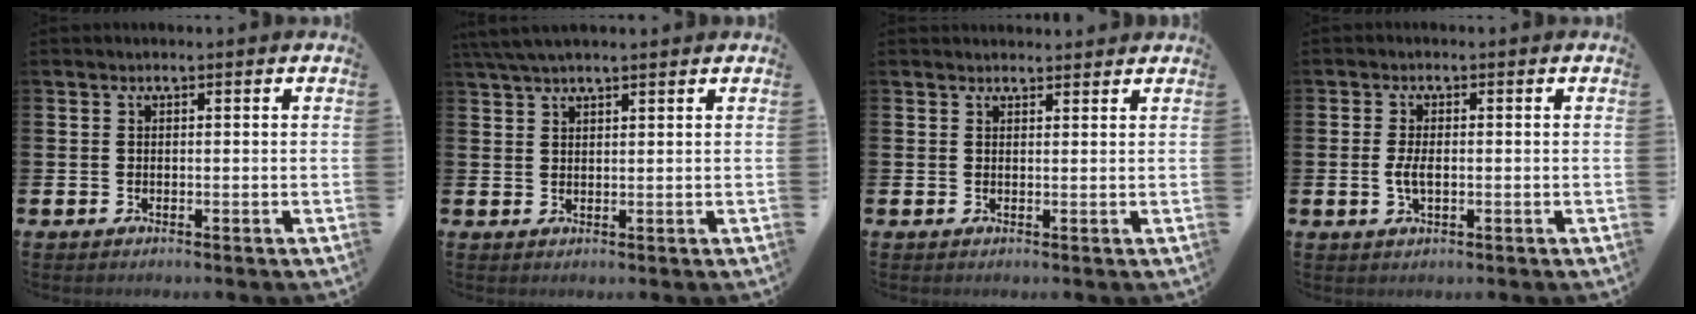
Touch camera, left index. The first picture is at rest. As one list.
[{"total": 3.7, "force": [3.2, 0.6, 1.8], "torque": [-0.043, -0.001, 0.060]}, {"total": 1.6, "force": [1.5, 0.3, 0.0], "torque": [0.009, -0.005, 0.026]}, {"total": 2.7, "force": [-0.2, 1.2, 2.4], "torque": [-0.040, 0.001, -0.006]}]